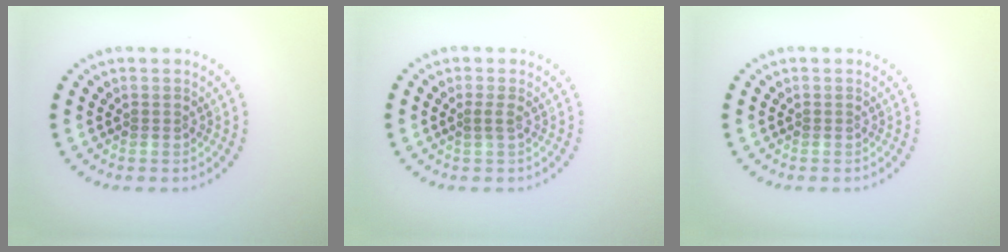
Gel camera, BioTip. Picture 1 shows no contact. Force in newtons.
{"total": 0.6, "press": 0.2, "slide": 0.6}
{"total": 0.0}